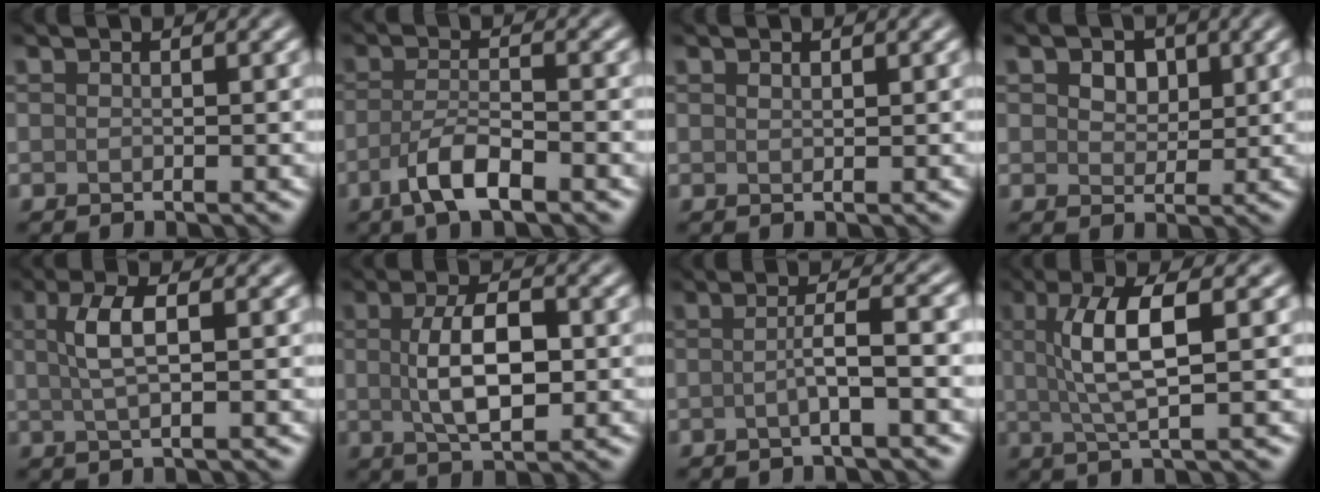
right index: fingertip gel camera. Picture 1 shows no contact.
{"total": 4.2, "force": [-2.2, 1.2, 3.4], "torque": [-0.069, 0.001, -0.046]}
{"total": 0.5, "force": [0.4, 0.2, 0.2], "torque": [-0.004, -0.003, 0.010]}
{"total": 3.1, "force": [1.3, 2.1, 1.8], "torque": [-0.029, 0.006, 0.008]}
{"total": 3.5, "force": [0.7, 1.0, 3.3], "torque": [-0.064, 0.005, 0.013]}
{"total": 5.7, "force": [0.3, 2.4, 5.1], "torque": [-0.098, 0.003, 0.006]}
{"total": 3.3, "force": [-0.4, 0.5, 3.2], "torque": [-0.050, 0.005, -0.016]}
{"total": 5.6, "force": [1.0, 1.4, 5.3], "torque": [-0.106, 0.008, 0.022]}